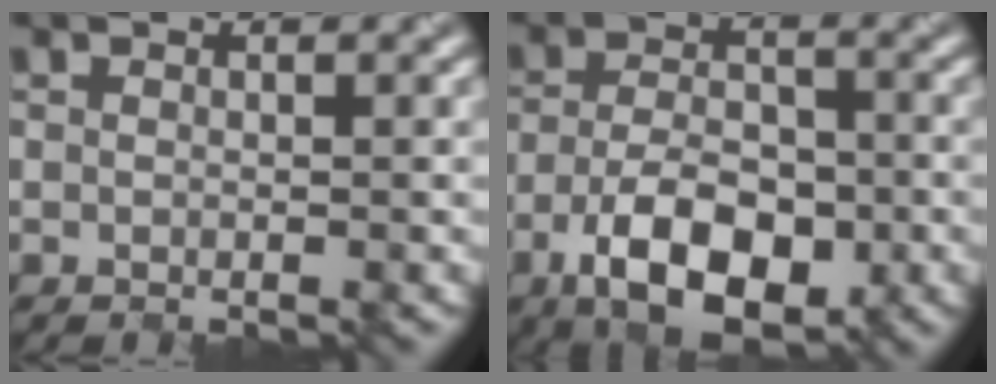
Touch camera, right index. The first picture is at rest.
{"total": 7.6, "force": [-3.4, 3.9, 5.6], "torque": [-0.111, -0.011, -0.062]}